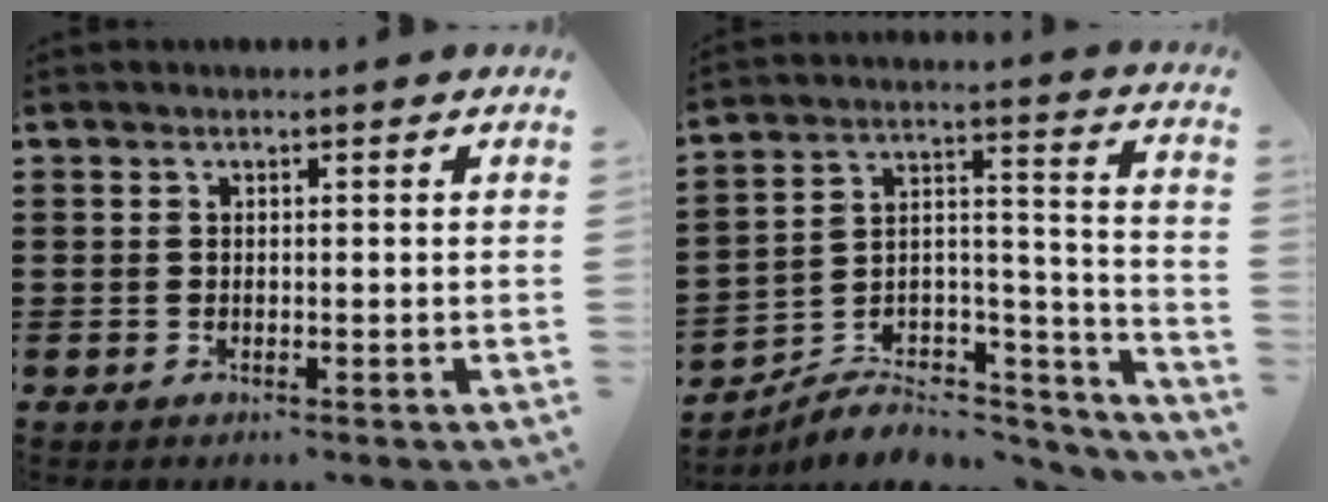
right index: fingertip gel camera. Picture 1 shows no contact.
{"total": 6.3, "force": [-5.3, 3.0, 1.4], "torque": [-0.026, 0.011, -0.102]}